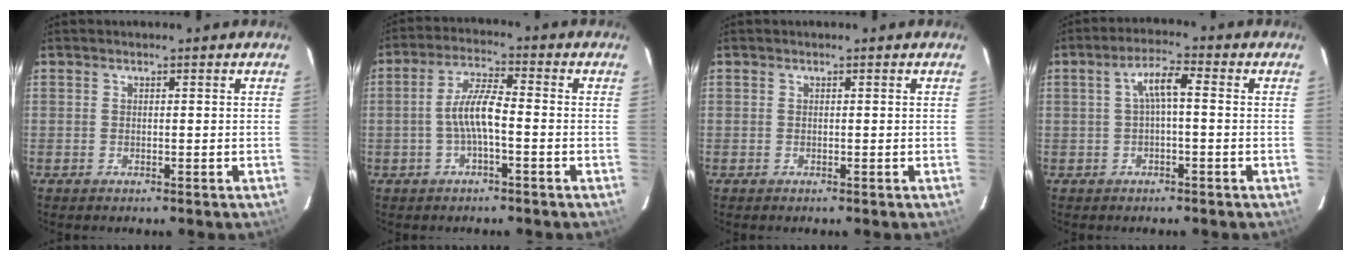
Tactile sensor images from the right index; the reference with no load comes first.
{"total": 6.4, "force": [-1.6, 1.2, 6.0], "torque": [-0.125, 0.011, -0.029]}
{"total": 0.0}
{"total": 4.5, "force": [-0.1, 1.0, 4.3], "torque": [-0.085, 0.014, 0.003]}